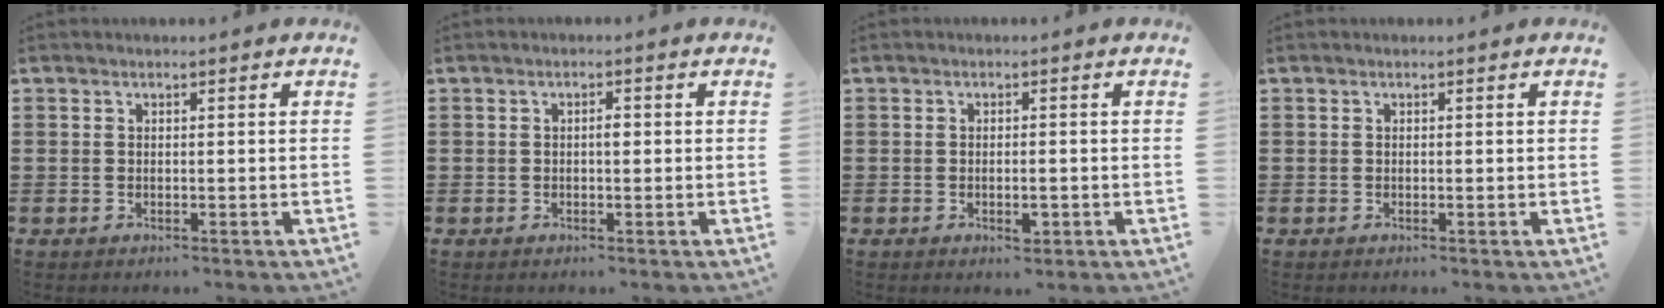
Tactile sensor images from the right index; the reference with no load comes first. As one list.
[{"total": 1.4, "force": [0.0, 0.5, 1.3], "torque": [-0.026, 0.003, -0.002]}, {"total": 2.3, "force": [-0.8, 0.8, 2.0], "torque": [-0.035, 0.000, -0.014]}, {"total": 0.0}]